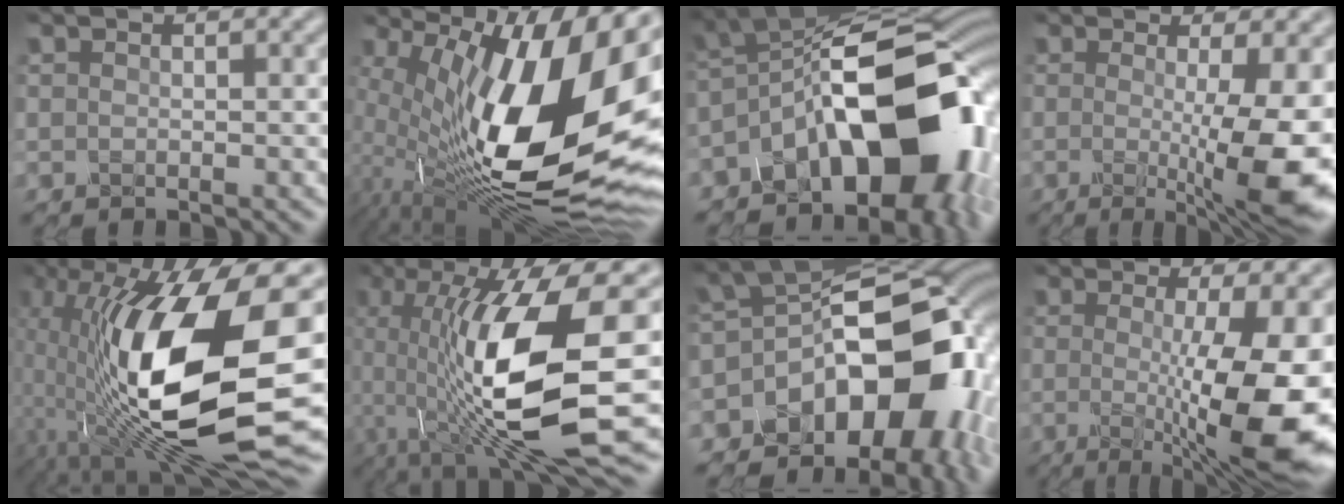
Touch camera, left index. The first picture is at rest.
{"total": 18.4, "force": [-0.1, 7.3, 16.9], "torque": [-0.287, -0.012, -0.010]}
{"total": 16.9, "force": [-5.9, 9.4, 12.7], "torque": [-0.152, -0.004, -0.104]}
{"total": 8.9, "force": [-0.9, 1.3, 8.7], "torque": [-0.125, -0.014, -0.014]}
{"total": 16.5, "force": [-2.6, 5.6, 15.3], "torque": [-0.278, -0.004, -0.057]}
{"total": 13.8, "force": [-2.9, 3.2, 13.1], "torque": [-0.239, -0.016, -0.051]}
{"total": 16.1, "force": [-5.8, 10.3, 11.0], "torque": [-0.115, -0.010, -0.101]}
{"total": 11.5, "force": [-1.4, 2.1, 11.2], "torque": [-0.154, -0.018, -0.021]}